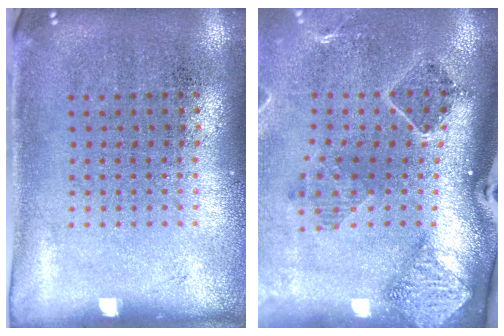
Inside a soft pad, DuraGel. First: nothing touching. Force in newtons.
{"total": 1.8, "press": 1.6, "slide": 0.7}